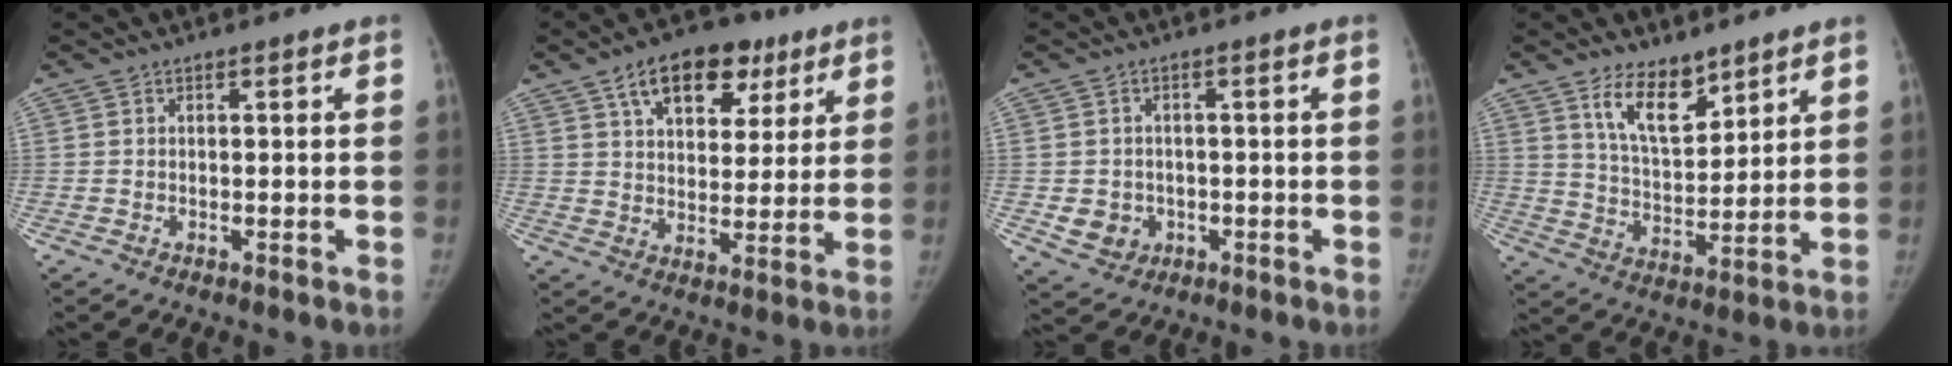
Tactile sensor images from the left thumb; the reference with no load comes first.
{"total": 15.0, "force": [8.1, 8.9, 9.0], "torque": [-0.094, -0.013, 0.126]}
{"total": 5.0, "force": [-1.1, 4.4, 1.9], "torque": [-0.014, 0.004, -0.007]}
{"total": 10.2, "force": [6.9, 4.8, 5.8], "torque": [-0.075, -0.055, 0.130]}